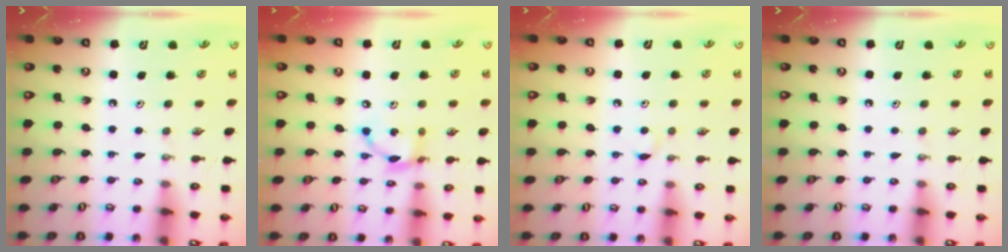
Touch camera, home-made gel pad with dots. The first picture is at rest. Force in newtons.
{"total": 9.3, "press": 9.3, "slide": 0.5}
{"total": 4.1, "press": 4.1, "slide": 0.5}
{"total": 0.0}